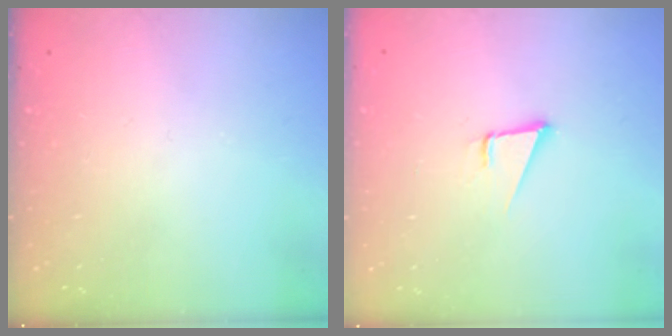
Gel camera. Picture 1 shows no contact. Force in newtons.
{"total": 3.6, "press": 2.8, "slide": 2.3}